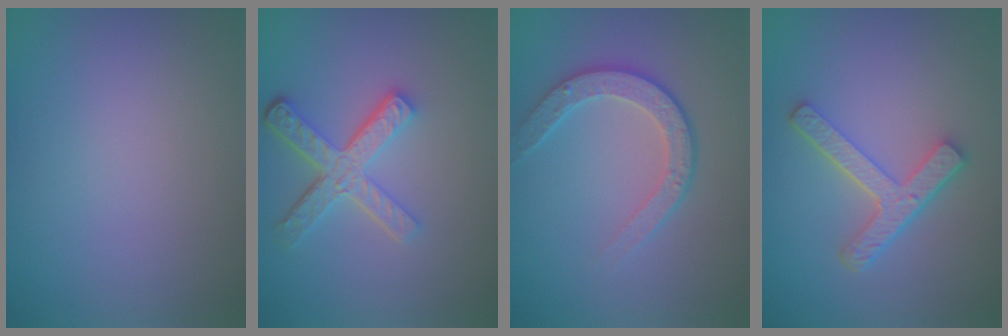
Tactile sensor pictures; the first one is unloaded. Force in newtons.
{"total": 4.7, "press": 3.4, "slide": 3.2}
{"total": 3.4, "press": 2.8, "slide": 1.9}
{"total": 4.2, "press": 3.1, "slide": 2.8}